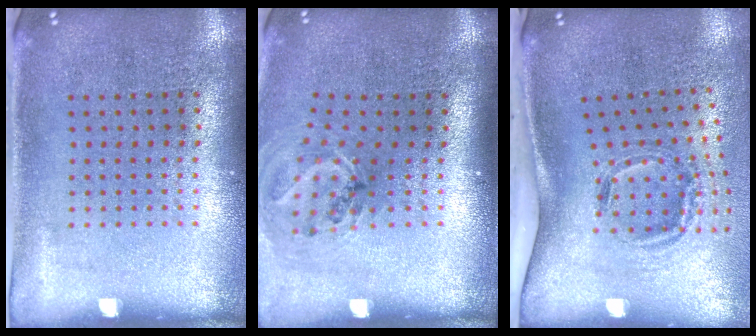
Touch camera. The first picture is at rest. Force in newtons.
{"total": 1.2, "press": 1.0, "slide": 0.6}
{"total": 1.9, "press": 1.2, "slide": 1.4}